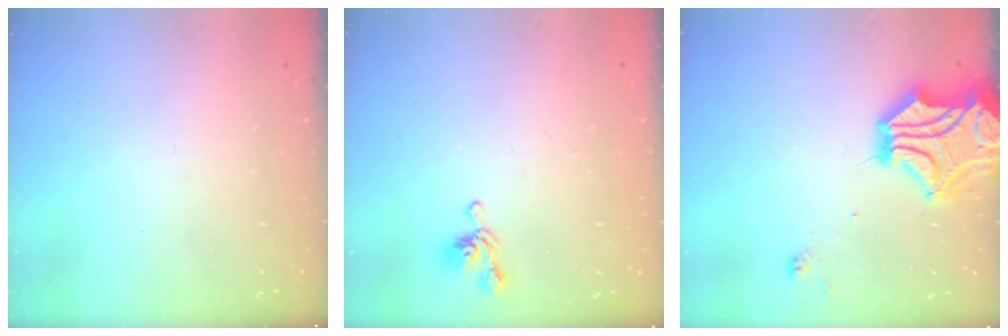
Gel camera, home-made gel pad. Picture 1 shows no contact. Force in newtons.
{"total": 4.8, "press": 4.8, "slide": 0.2}
{"total": 10.9, "press": 10.7, "slide": 2.4}